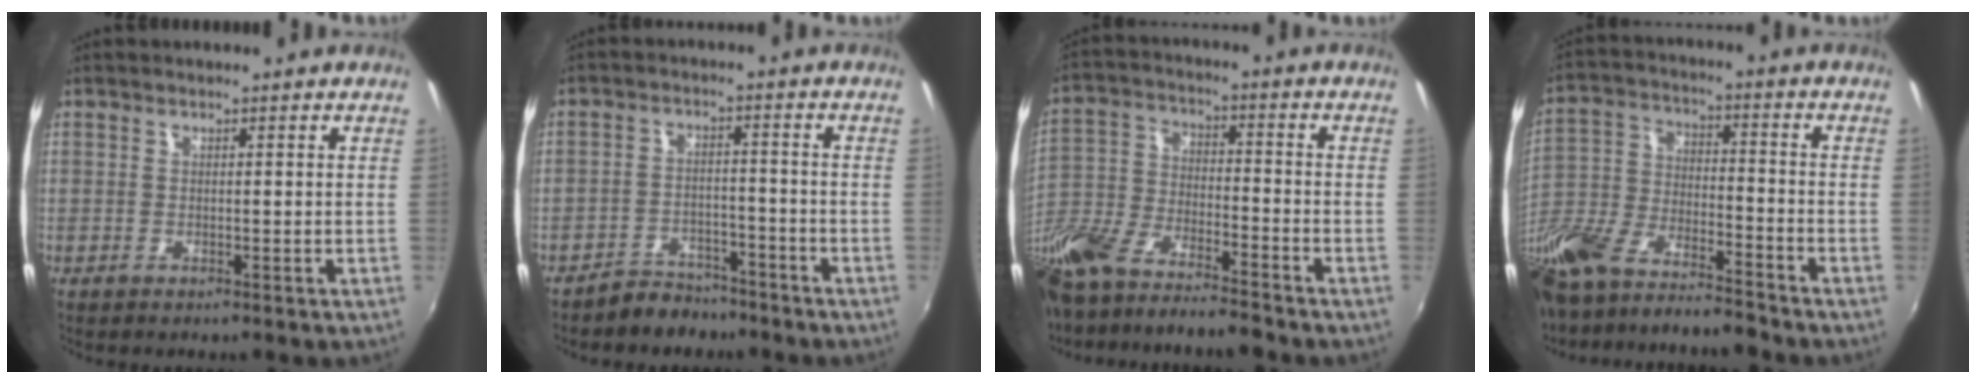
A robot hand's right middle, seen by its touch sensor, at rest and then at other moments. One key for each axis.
{"total": 6.0, "fx": -5.2, "fy": 2.8, "fz": 0.8, "tx": -0.028, "ty": 0.017, "tz": -0.076}
{"total": 17.3, "fx": -13.5, "fy": 4.9, "fz": 9.7, "tx": -0.223, "ty": -0.031, "tz": -0.254}
{"total": 18.1, "fx": -13.9, "fy": 6.0, "fz": 9.9, "tx": -0.232, "ty": -0.029, "tz": -0.258}